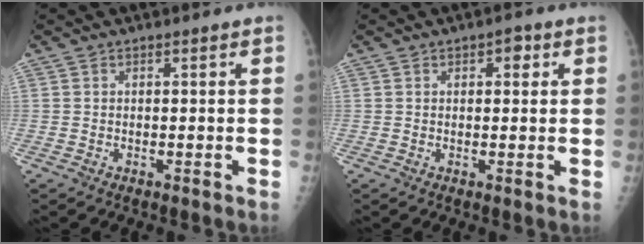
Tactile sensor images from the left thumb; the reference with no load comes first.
{"total": 2.5, "force": [1.1, 1.4, 1.7], "torque": [-0.010, 0.001, 0.011]}